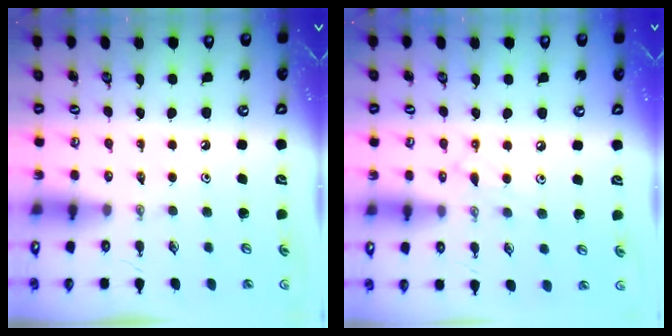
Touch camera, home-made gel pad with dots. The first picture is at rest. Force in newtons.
{"total": 8.9, "press": 8.9, "slide": 0.7}